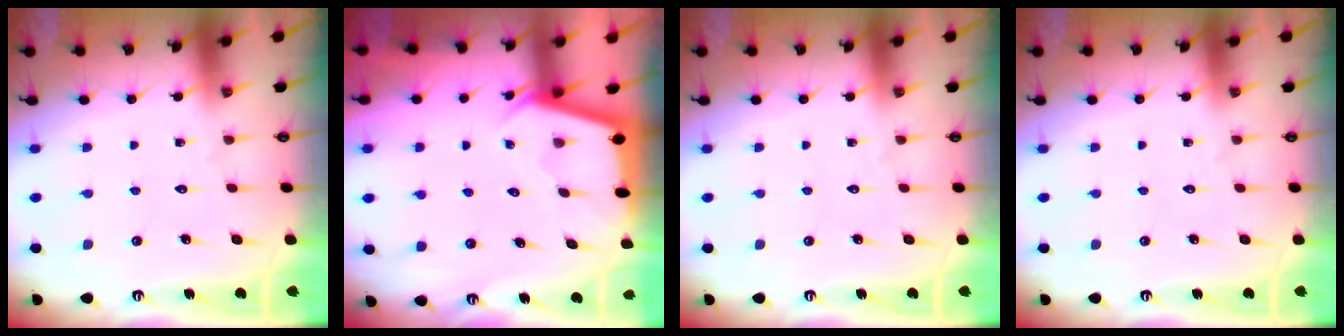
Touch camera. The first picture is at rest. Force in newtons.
{"total": 2.4, "press": 2.4, "slide": 0.2}
{"total": 0.0}
{"total": 0.0}